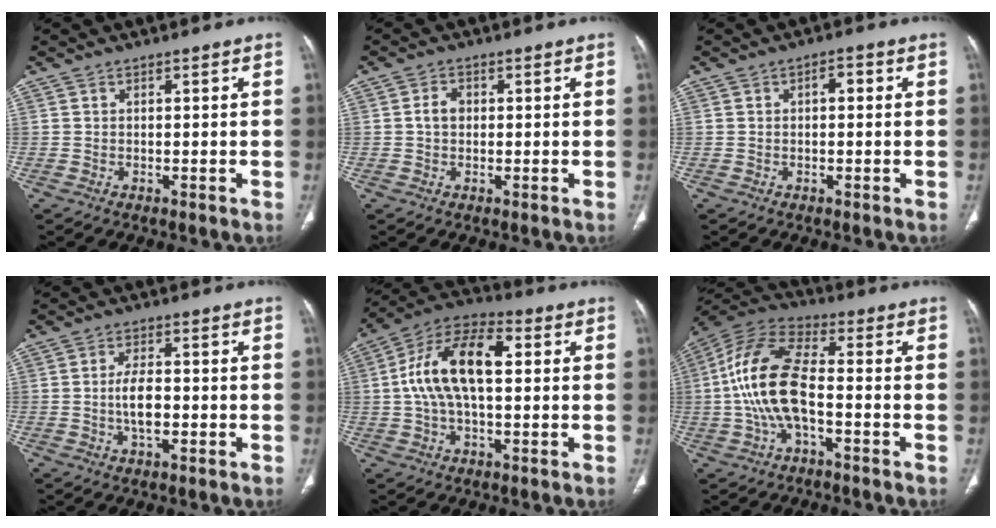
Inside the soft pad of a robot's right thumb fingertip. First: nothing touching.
{"total": 2.8, "force": [0.1, 2.1, 1.8], "torque": [-0.029, 0.009, 0.000]}
{"total": 2.3, "force": [0.3, 1.2, 2.0], "torque": [-0.022, 0.011, 0.000]}
{"total": 5.5, "force": [-0.8, 2.6, 4.8], "torque": [-0.087, 0.004, -0.016]}
{"total": 15.5, "force": [1.9, 7.9, 13.2], "torque": [-0.246, 0.035, 0.027]}
{"total": 15.1, "force": [-1.9, 6.9, 13.3], "torque": [-0.277, 0.037, -0.043]}